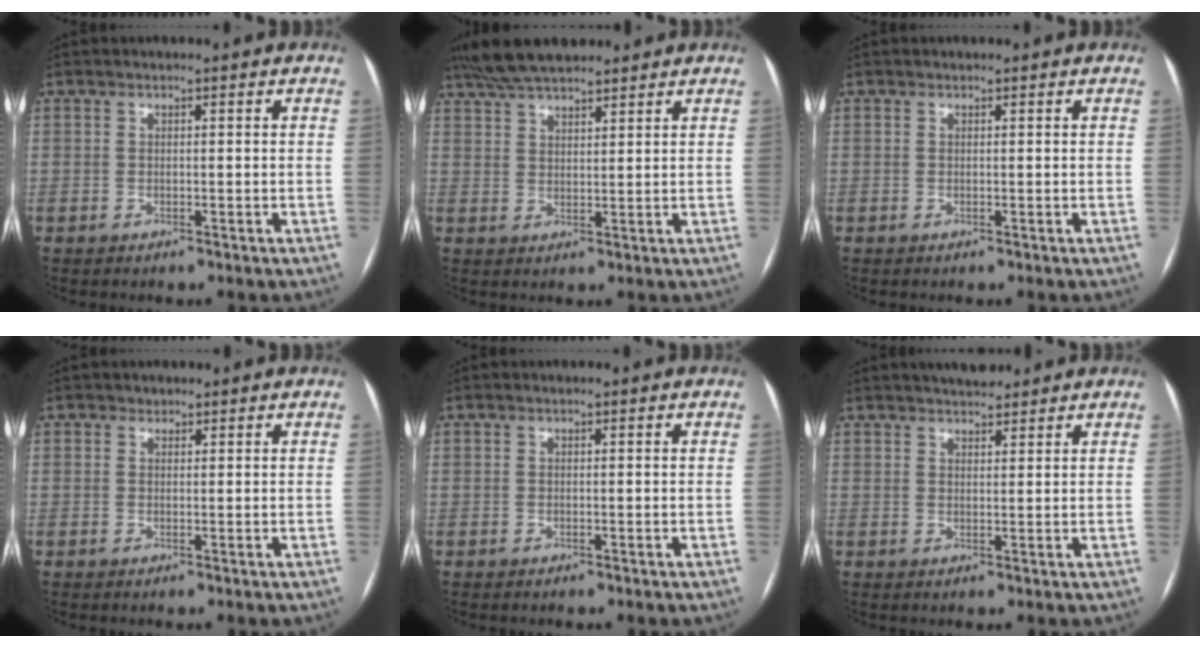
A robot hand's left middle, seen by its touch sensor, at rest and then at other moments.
{"total": 9.8, "force": [8.5, 2.2, 4.3], "torque": [-0.079, 0.033, 0.149]}
{"total": 0.0}
{"total": 0.8, "force": [0.6, 0.4, -0.1], "torque": [0.000, -0.006, 0.008]}
{"total": 0.0}
{"total": 4.6, "force": [4.2, 1.1, 1.6], "torque": [-0.026, 0.015, 0.065]}